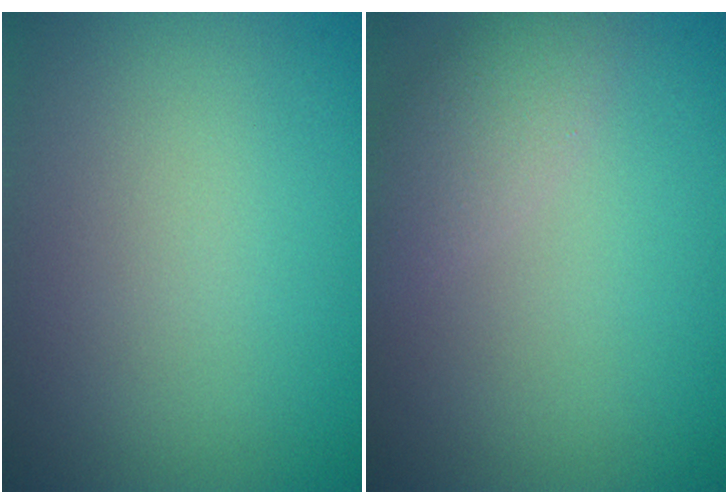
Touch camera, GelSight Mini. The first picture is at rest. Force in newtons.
{"total": 2.4, "press": 2.4, "slide": 0.2}